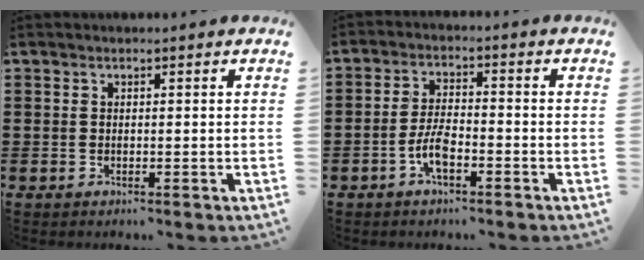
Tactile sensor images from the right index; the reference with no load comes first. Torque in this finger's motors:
{"motor_torque": [2.01, 0.13, 0.36, 0.14]}